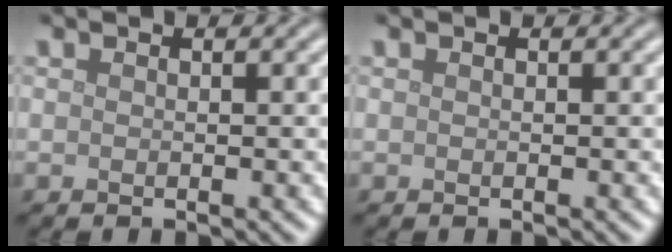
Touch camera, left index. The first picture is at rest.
{"total": 0.0}